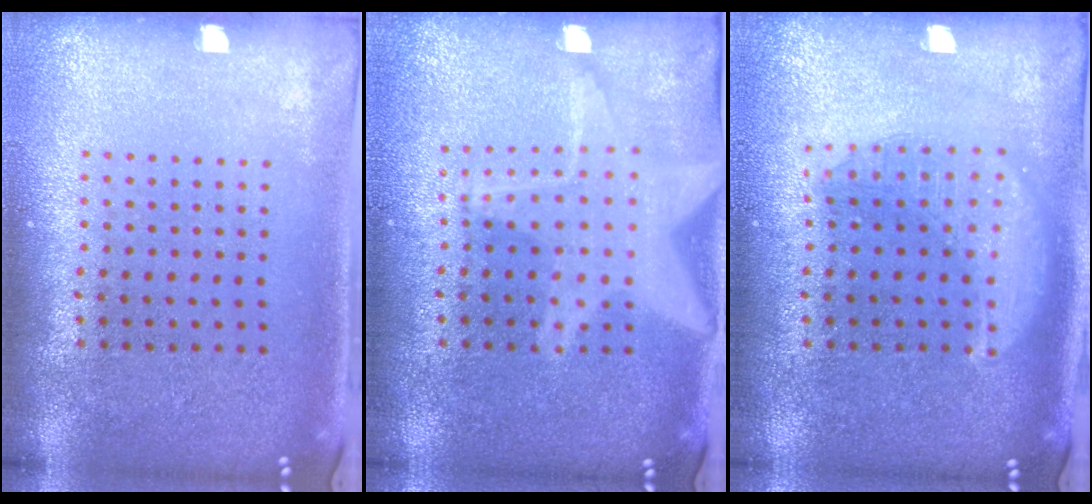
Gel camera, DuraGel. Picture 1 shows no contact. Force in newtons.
{"total": 2.3, "press": 2.3, "slide": 0.3}
{"total": 3.0, "press": 3.0, "slide": 0.4}